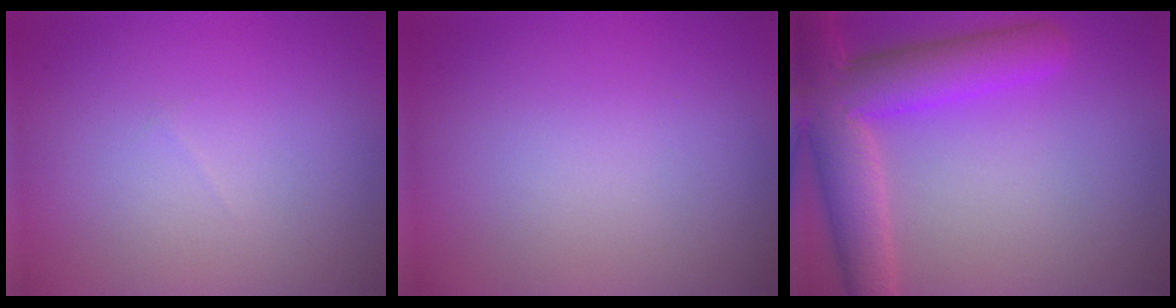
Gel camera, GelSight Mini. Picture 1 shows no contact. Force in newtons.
{"total": 0.0}
{"total": 7.9, "press": 7.9, "slide": 0.3}